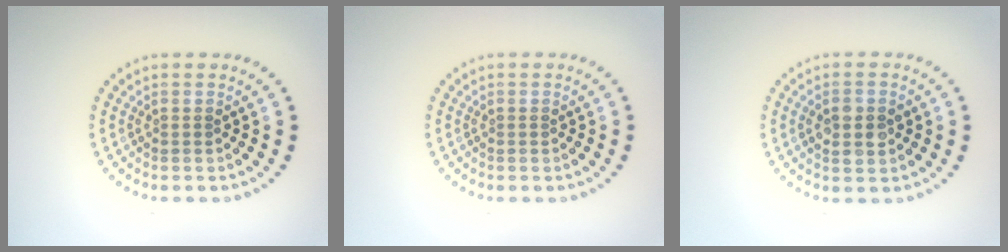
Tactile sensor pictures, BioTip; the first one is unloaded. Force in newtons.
{"total": 0.0}
{"total": 2.7, "press": 2.7, "slide": 0.1}